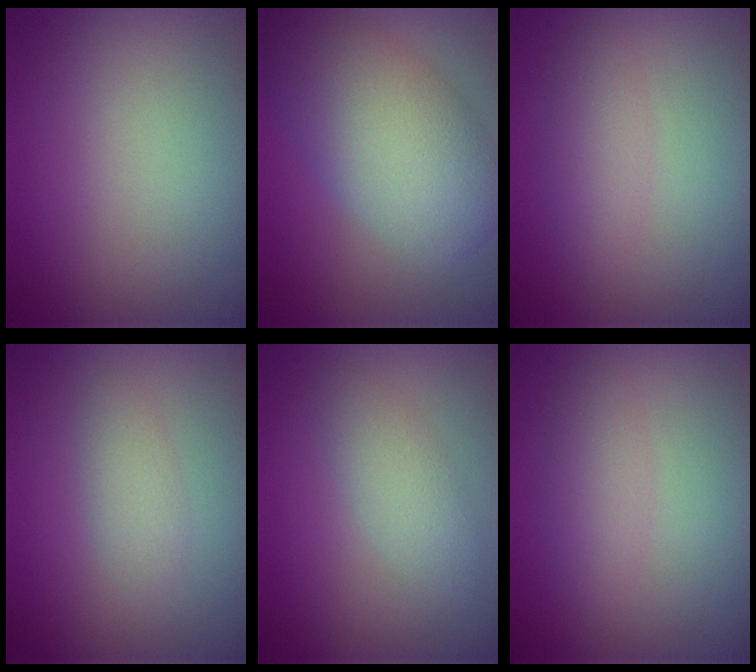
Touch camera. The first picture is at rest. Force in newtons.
{"total": 8.5, "press": 8.5, "slide": 0.3}
{"total": 1.9, "press": 1.9, "slide": 0.0}
{"total": 1.6, "press": 1.6, "slide": 0.1}
{"total": 2.2, "press": 2.2, "slide": 0.2}
{"total": 1.9, "press": 1.9, "slide": 0.0}